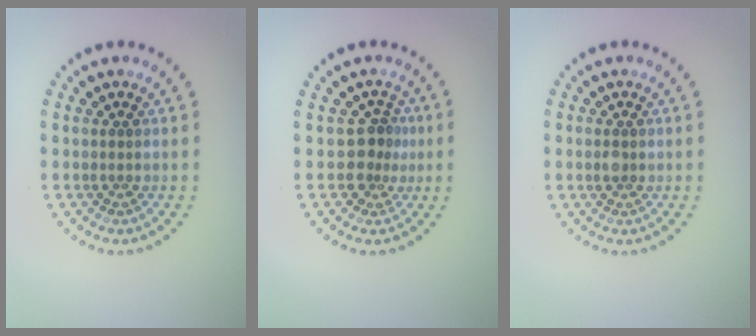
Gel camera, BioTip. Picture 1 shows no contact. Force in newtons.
{"total": 2.4, "press": 1.8, "slide": 1.6}
{"total": 0.9, "press": 0.9, "slide": 0.0}